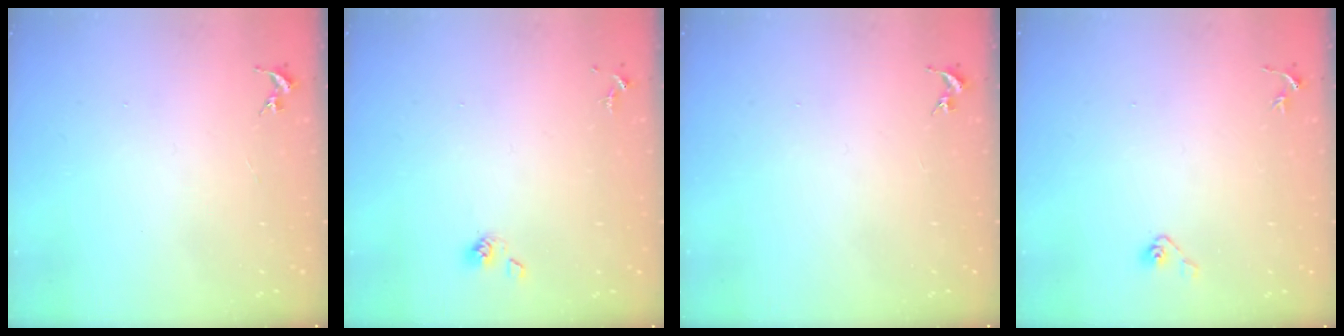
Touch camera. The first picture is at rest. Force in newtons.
{"total": 4.4, "press": 3.7, "slide": 2.4}
{"total": 0.0}
{"total": 4.1, "press": 3.9, "slide": 1.2}